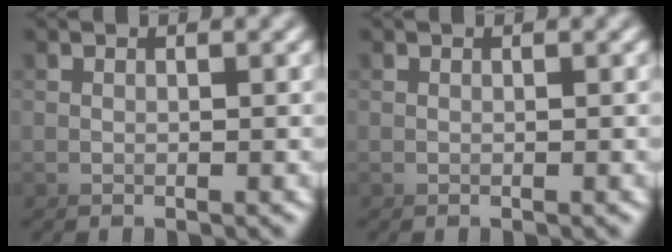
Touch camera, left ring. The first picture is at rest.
{"total": 0.0}